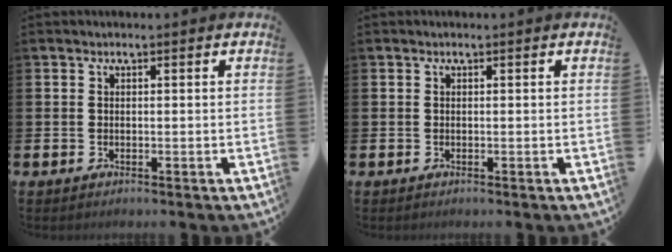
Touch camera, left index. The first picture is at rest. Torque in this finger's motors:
{"motor_torque": [0.00, 0.00, 0.00, 0.01]}